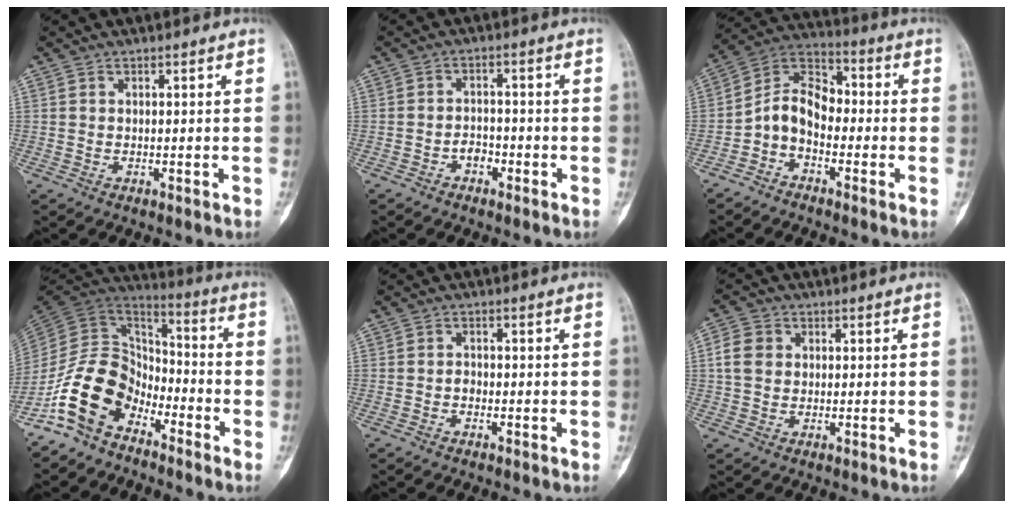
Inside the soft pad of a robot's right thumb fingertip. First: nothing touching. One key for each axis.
{"total": 2.9, "fx": -1.6, "fy": 2.0, "fz": 1.4, "tx": -0.009, "ty": 0.015, "tz": -0.029}
{"total": 8.9, "fx": -2.7, "fy": 6.2, "fz": 5.8, "tx": -0.091, "ty": 0.056, "tz": -0.067}
{"total": 14.3, "fx": -8.8, "fy": 9.0, "fz": 6.9, "tx": -0.118, "ty": 0.083, "tz": -0.182}
{"total": 1.2, "fx": -0.6, "fy": 0.9, "fz": 0.6, "tx": -0.005, "ty": 0.004, "tz": -0.014}
{"total": 4.6, "fx": 0.6, "fy": 3.9, "fz": 2.4, "tx": -0.041, "ty": 0.009, "tz": 0.008}